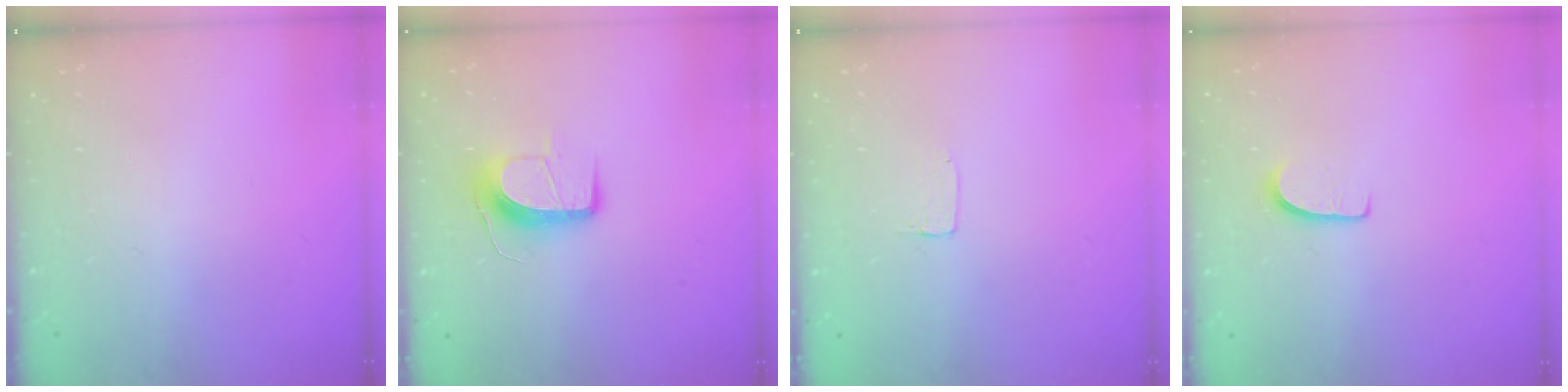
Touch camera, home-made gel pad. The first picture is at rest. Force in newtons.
{"total": 10.2, "press": 10.2, "slide": 0.0}
{"total": 1.2, "press": 1.2, "slide": 0.0}
{"total": 5.8, "press": 5.7, "slide": 0.5}